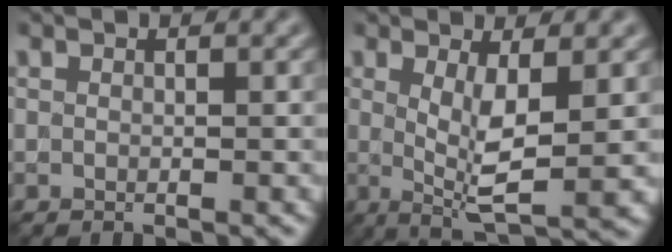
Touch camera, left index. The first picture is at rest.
{"total": 4.9, "force": [0.6, 1.3, 4.7], "torque": [-0.089, -0.010, 0.012]}